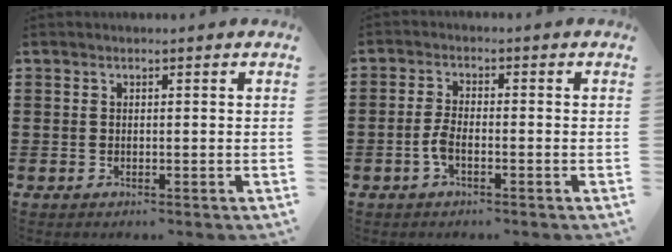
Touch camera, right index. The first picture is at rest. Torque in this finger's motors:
{"motor_torque": [0.71, 1.43, 0.09, 0.09]}